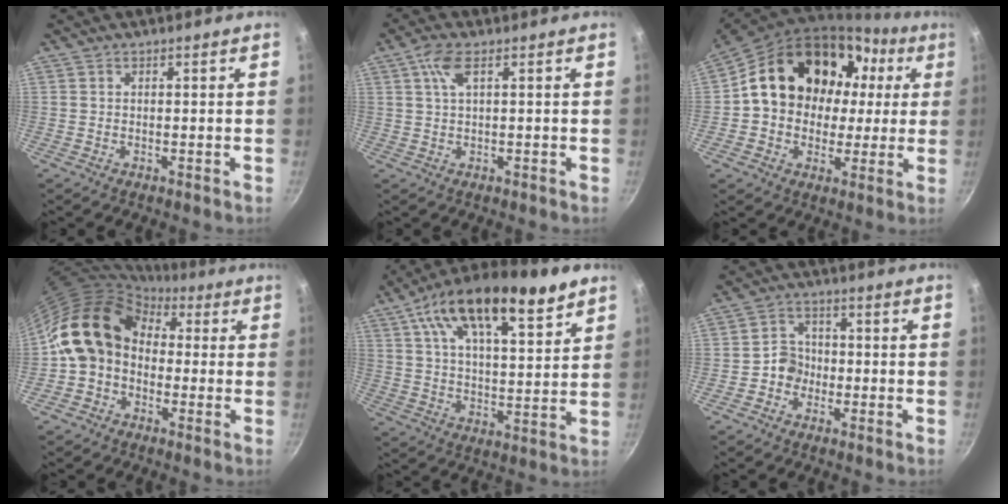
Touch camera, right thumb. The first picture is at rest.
{"total": 4.0, "force": [1.3, 1.3, 3.6], "torque": [-0.077, 0.008, 0.027]}
{"total": 21.4, "force": [3.7, 16.9, 12.5], "torque": [-0.182, 0.047, 0.060]}
{"total": 13.7, "force": [0.5, 10.9, 8.2], "torque": [-0.116, 0.037, -0.015]}
{"total": 19.9, "force": [12.1, 7.3, 14.1], "torque": [-0.207, -0.041, 0.196]}
{"total": 4.4, "force": [-1.6, 3.9, 1.3], "torque": [0.013, 0.022, -0.035]}